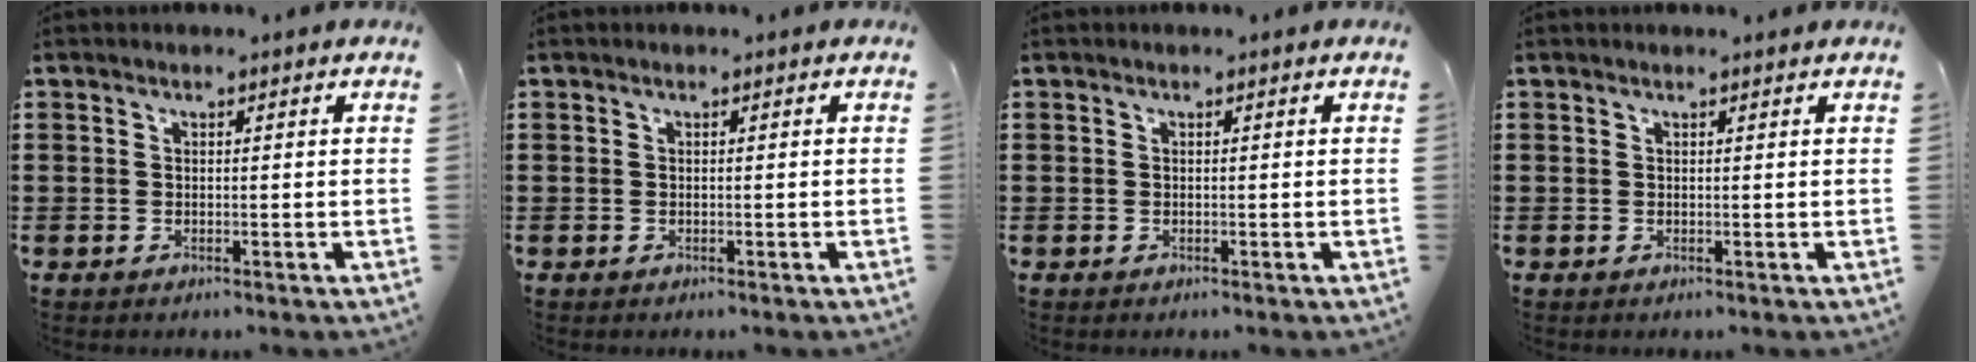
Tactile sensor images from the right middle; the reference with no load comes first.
{"total": 0.7, "force": [-0.6, 0.3, 0.1], "torque": [-0.004, 0.002, -0.012]}
{"total": 0.6, "force": [-0.5, 0.2, 0.2], "torque": [-0.007, -0.002, -0.010]}
{"total": 0.0}